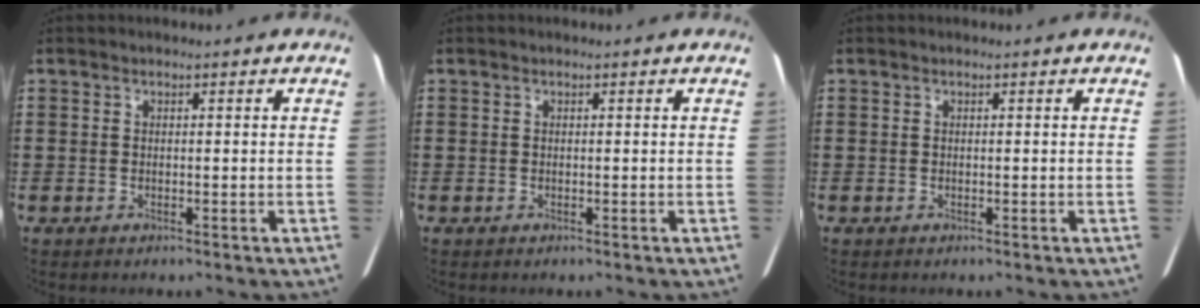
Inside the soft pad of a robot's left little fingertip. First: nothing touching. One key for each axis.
{"total": 0.0}
{"total": 0.0}